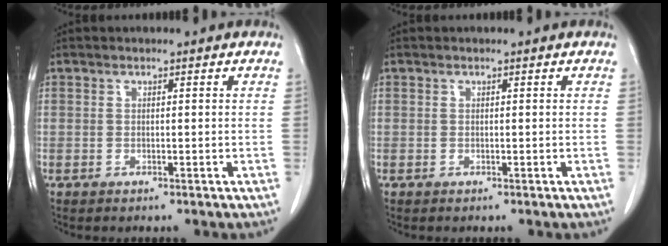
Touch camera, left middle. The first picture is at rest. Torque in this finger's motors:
{"motor_torque": [-0.09, 0.10, 0.02, -0.01]}